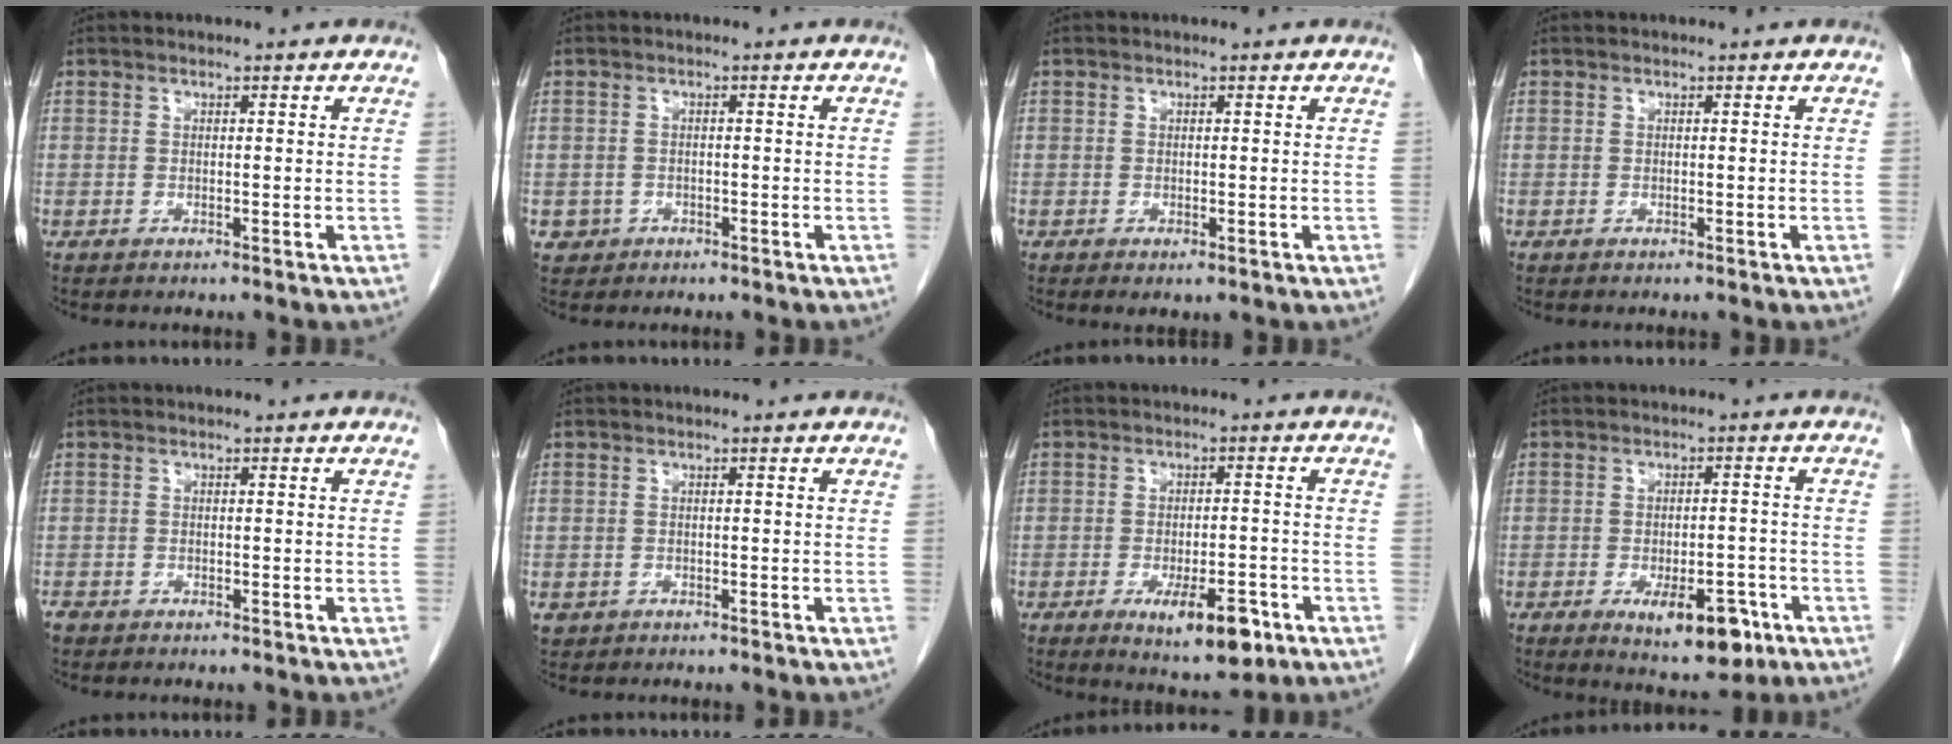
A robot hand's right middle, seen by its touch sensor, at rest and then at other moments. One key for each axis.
{"total": 2.0, "fx": -0.8, "fy": 1.8, "fz": 0.0, "tx": 0.003, "ty": 0.009, "tz": -0.010}
{"total": 1.1, "fx": -0.4, "fy": 0.5, "fz": 0.8, "tx": -0.010, "ty": -0.003, "tz": -0.001}
{"total": 0.0}
{"total": 1.4, "fx": -1.0, "fy": 0.8, "fz": 0.3, "tx": -0.011, "ty": 0.000, "tz": -0.019}
{"total": 1.2, "fx": -0.5, "fy": 1.1, "fz": 0.3, "tx": -0.006, "ty": 0.004, "tz": -0.002}
{"total": 8.3, "fx": -4.1, "fy": 2.7, "fz": 6.7, "tx": -0.098, "ty": -0.008, "tz": -0.052}
{"total": 8.7, "fx": -4.3, "fy": 3.5, "fz": 6.7, "tx": -0.091, "ty": -0.005, "tz": -0.053}